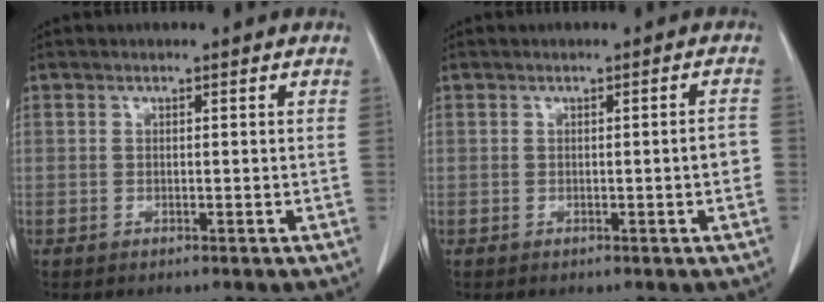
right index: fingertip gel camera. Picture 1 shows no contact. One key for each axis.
{"total": 1.9, "fx": -0.5, "fy": 0.1, "fz": 1.8, "tx": -0.020, "ty": 0.001, "tz": -0.008}